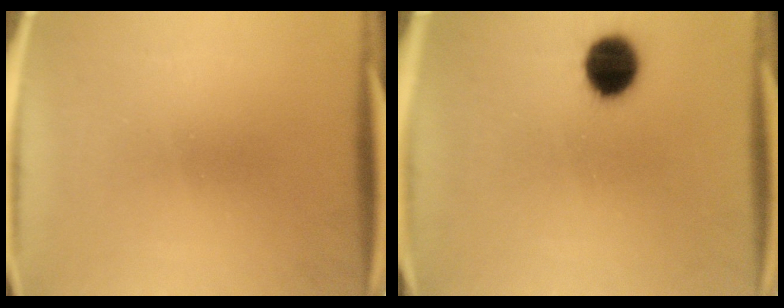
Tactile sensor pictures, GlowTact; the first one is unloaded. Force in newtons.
{"total": 9.3}